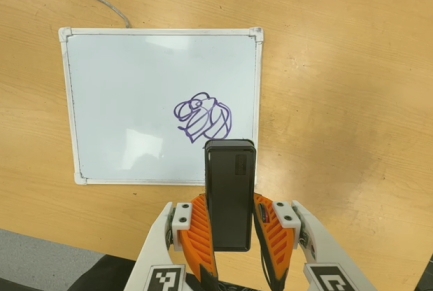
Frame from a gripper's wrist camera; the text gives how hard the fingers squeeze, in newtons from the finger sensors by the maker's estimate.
{"total": 5.8, "left": 4.2, "right": 7.3}